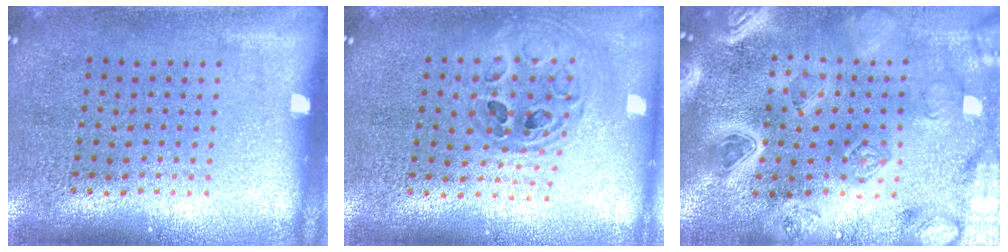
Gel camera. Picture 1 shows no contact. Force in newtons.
{"total": 1.0, "press": 0.9, "slide": 0.3}
{"total": 4.8, "press": 4.2, "slide": 2.5}